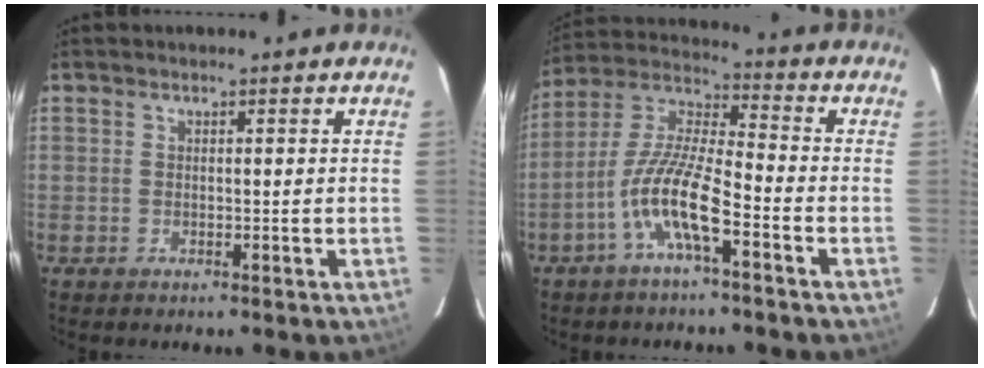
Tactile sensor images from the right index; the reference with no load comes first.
{"total": 11.4, "force": [-5.3, 2.1, 9.9], "torque": [-0.208, 0.003, -0.106]}